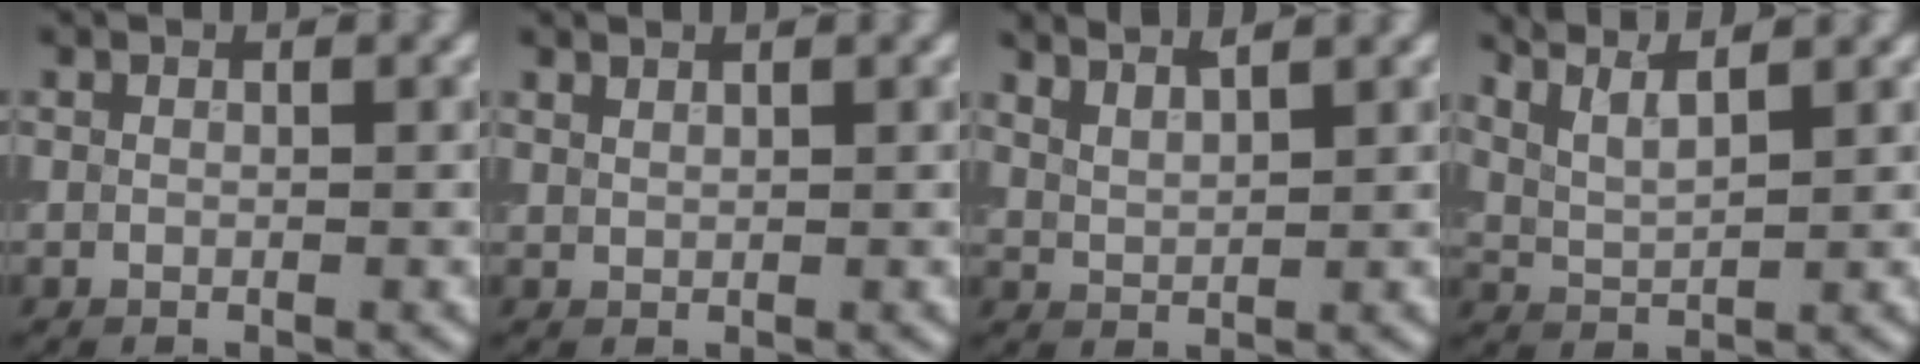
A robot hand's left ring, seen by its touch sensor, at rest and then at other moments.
{"total": 0.9, "force": [0.9, 0.2, 0.3], "torque": [-0.005, -0.002, 0.014]}
{"total": 3.6, "force": [3.1, 0.9, 1.7], "torque": [-0.011, 0.016, 0.035]}
{"total": 4.9, "force": [3.8, 1.3, 2.9], "torque": [-0.050, 0.023, 0.050]}